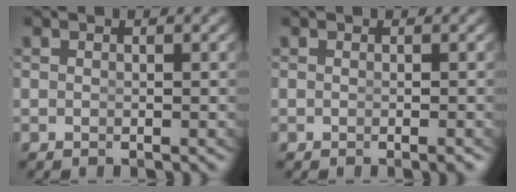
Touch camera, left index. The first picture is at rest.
{"total": 0.7, "force": [-0.5, -0.2, 0.4], "torque": [-0.005, 0.000, -0.009]}